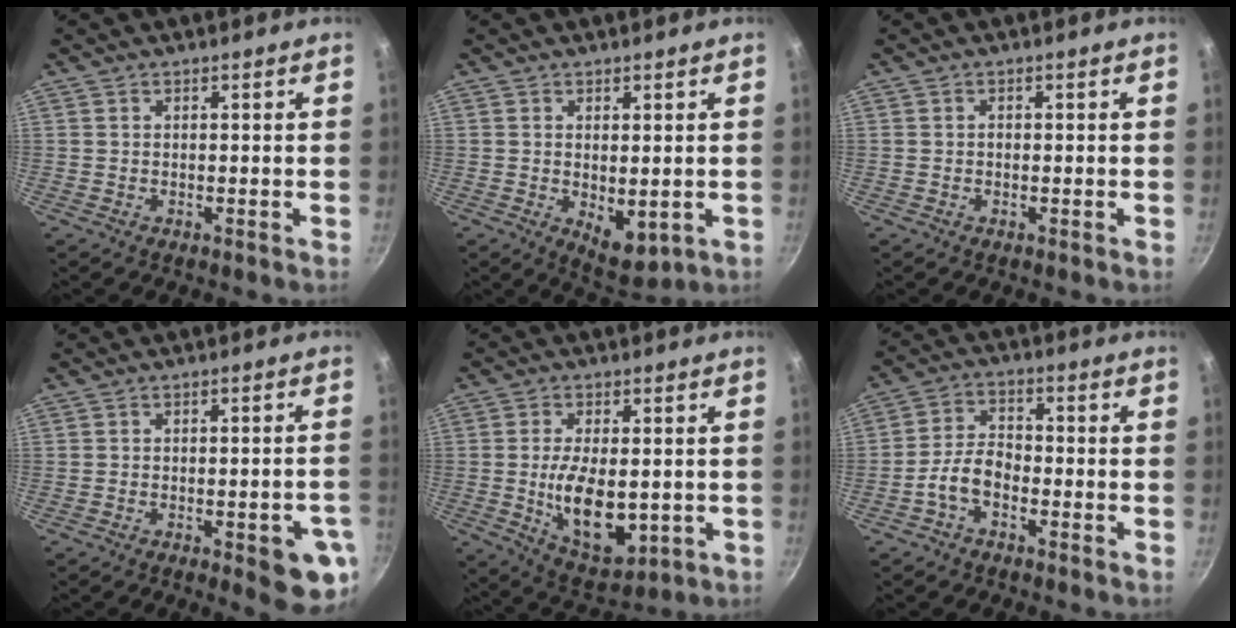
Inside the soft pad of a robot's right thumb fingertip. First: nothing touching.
{"total": 6.5, "force": [-0.5, 3.5, 5.5], "torque": [-0.066, -0.015, 0.006]}
{"total": 0.5, "force": [-0.1, 0.5, 0.2], "torque": [-0.002, 0.003, -0.003]}
{"total": 9.7, "force": [-3.8, 3.0, 8.5], "torque": [-0.080, 0.016, -0.042]}
{"total": 13.4, "force": [-1.4, 7.1, 11.3], "torque": [-0.179, -0.010, -0.006]}
{"total": 6.0, "force": [-3.0, 3.3, 4.0], "torque": [-0.068, 0.038, -0.066]}